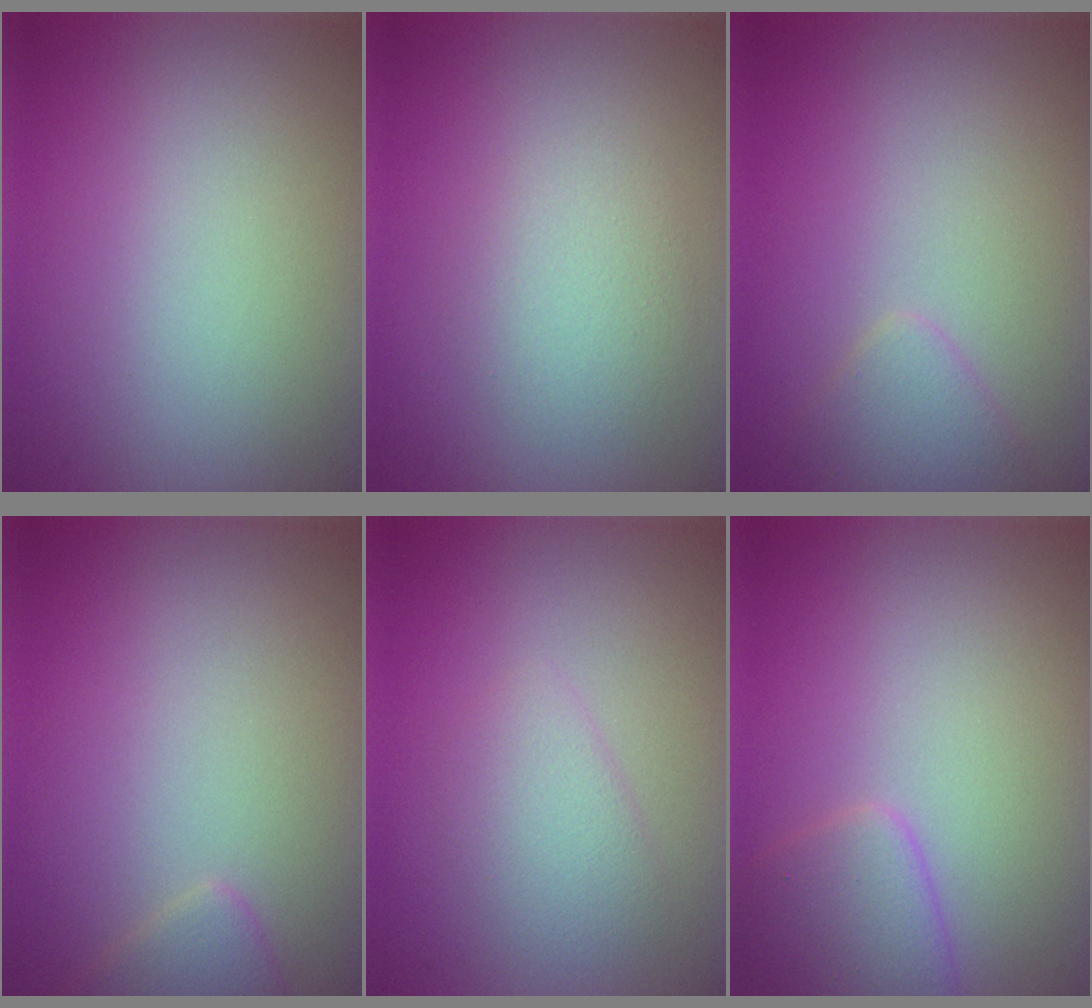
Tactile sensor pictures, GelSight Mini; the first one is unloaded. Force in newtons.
{"total": 2.3, "press": 2.3, "slide": 0.1}
{"total": 1.7, "press": 1.7, "slide": 0.1}
{"total": 1.6, "press": 1.6, "slide": 0.1}
{"total": 2.0, "press": 2.0, "slide": 0.1}
{"total": 2.6, "press": 2.6, "slide": 0.2}